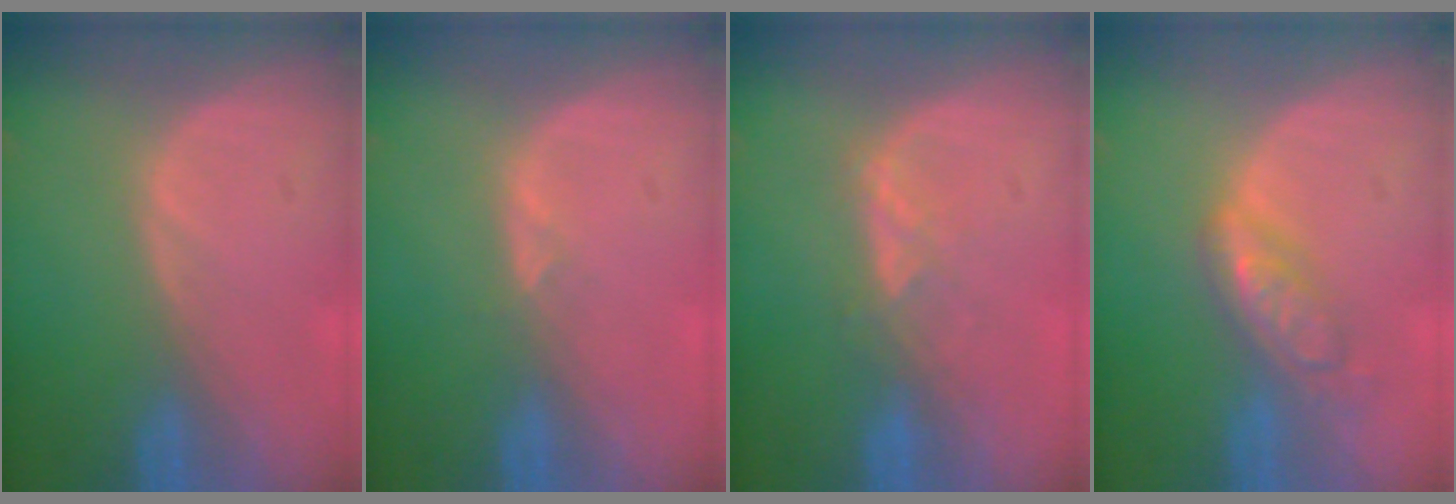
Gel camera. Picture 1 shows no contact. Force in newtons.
{"total": 0.9, "press": 0.9, "slide": 0.3}
{"total": 2.9, "press": 2.8, "slide": 0.7}
{"total": 5.7, "press": 5.0, "slide": 2.8}